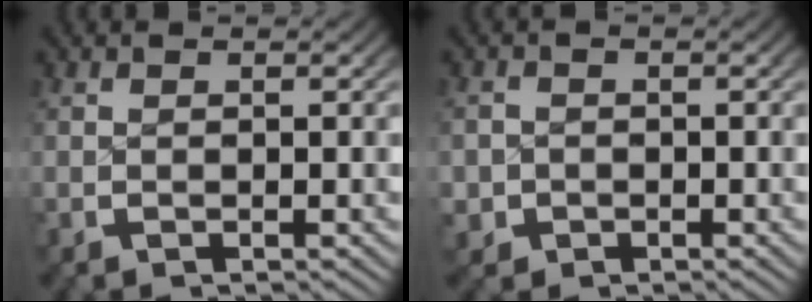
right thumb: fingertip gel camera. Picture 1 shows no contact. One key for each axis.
{"total": 2.8, "fx": -1.4, "fy": 2.4, "fz": 0.3, "tx": -0.018, "ty": -0.024, "tz": -0.019}